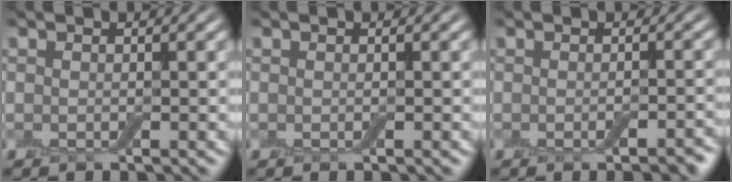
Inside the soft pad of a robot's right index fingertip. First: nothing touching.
{"total": 0.0}
{"total": 2.5, "force": [-1.2, 0.7, 2.0], "torque": [-0.024, -0.002, -0.015]}